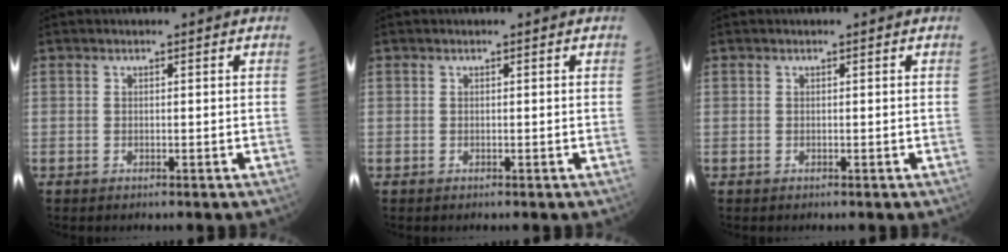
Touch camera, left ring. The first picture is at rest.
{"total": 0.0}
{"total": 0.0}